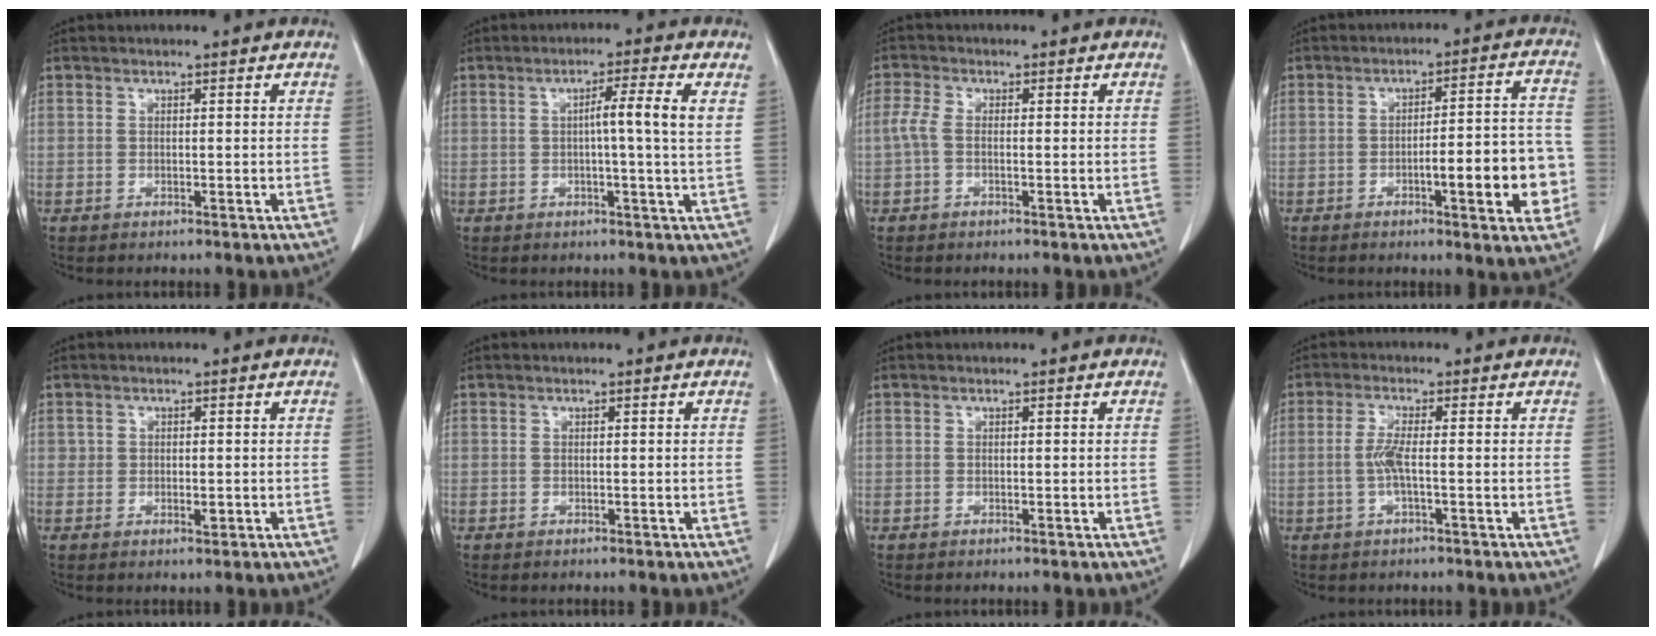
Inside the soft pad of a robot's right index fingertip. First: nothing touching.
{"total": 5.4, "force": [1.0, -0.8, 5.2], "torque": [-0.081, 0.004, 0.012]}
{"total": 2.5, "force": [-0.3, 1.1, 2.2], "torque": [-0.059, 0.005, -0.010]}
{"total": 11.0, "force": [-3.2, 2.1, 10.3], "torque": [-0.129, 0.022, -0.038]}
{"total": 1.5, "force": [-0.1, 1.0, 1.1], "torque": [-0.013, -0.002, -0.002]}
{"total": 0.0}
{"total": 0.0}
{"total": 3.2, "force": [-0.5, 0.1, 3.2], "torque": [-0.074, -0.002, -0.013]}